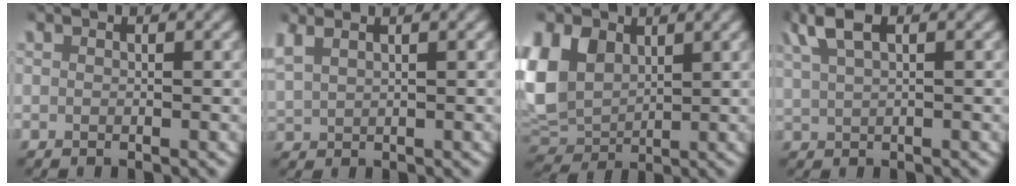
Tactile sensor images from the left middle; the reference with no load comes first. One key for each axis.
{"total": 3.5, "fx": 2.1, "fy": 2.0, "fz": 1.9, "tx": -0.046, "ty": 0.011, "tz": 0.038}
{"total": 8.6, "fx": 1.3, "fy": 7.3, "fz": 4.3, "tx": -0.126, "ty": -0.019, "tz": 0.031}
{"total": 4.1, "fx": 2.6, "fy": 1.6, "fz": 2.7, "tx": -0.063, "ty": 0.011, "tz": 0.046}